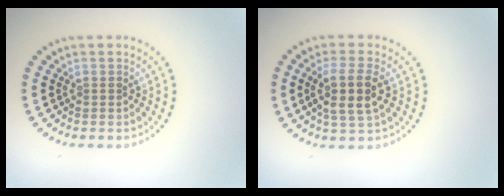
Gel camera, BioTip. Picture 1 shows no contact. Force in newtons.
{"total": 3.7, "press": 3.4, "slide": 1.4}